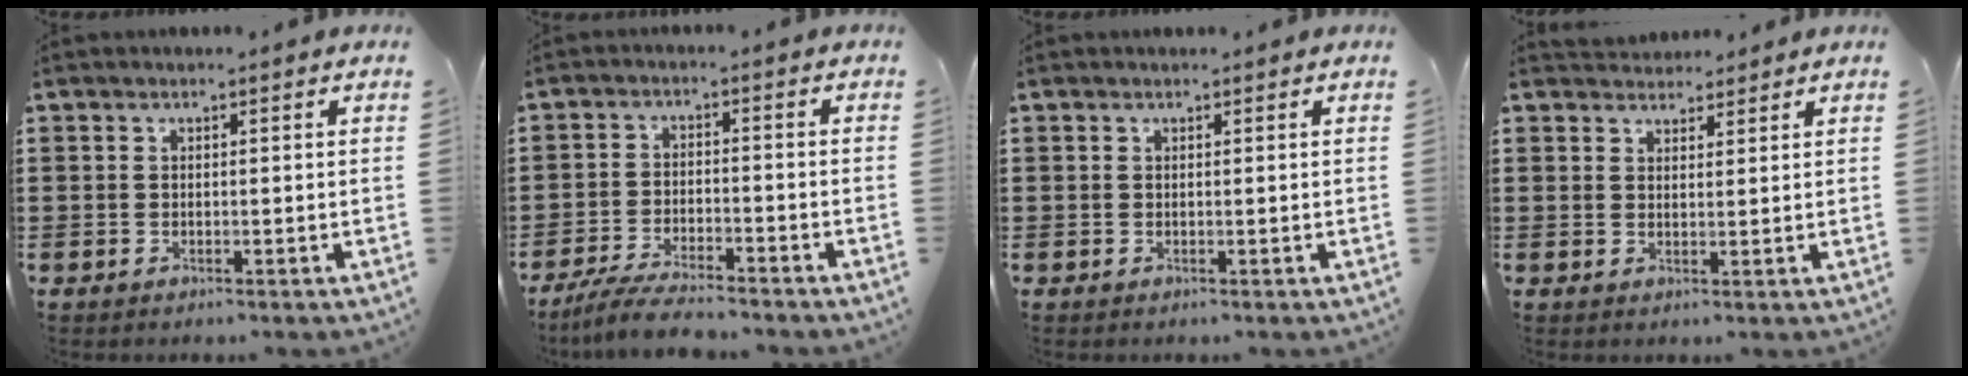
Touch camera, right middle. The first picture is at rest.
{"total": 5.2, "force": [-4.7, 0.2, 2.2], "torque": [-0.058, -0.015, -0.094]}
{"total": 0.0}
{"total": 2.7, "force": [2.5, 0.9, -0.1], "torque": [0.002, -0.002, 0.047]}